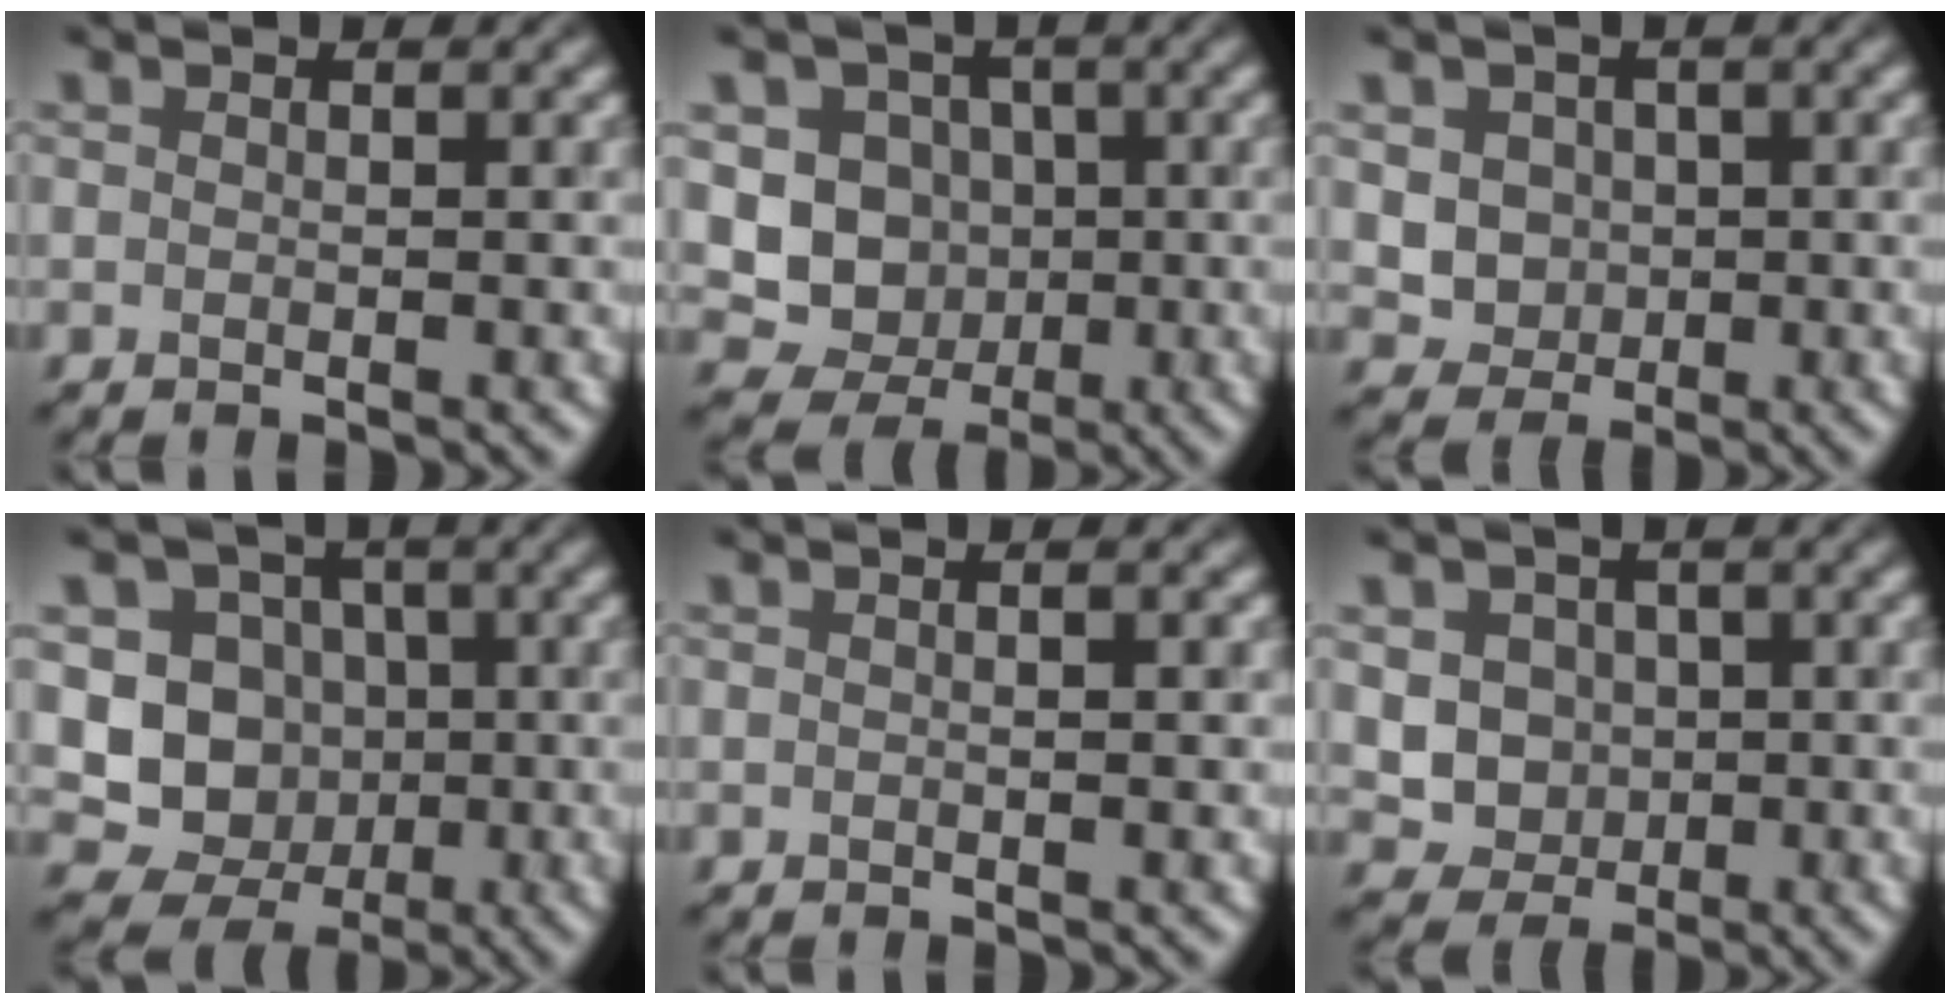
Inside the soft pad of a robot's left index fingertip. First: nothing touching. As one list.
[{"total": 6.5, "force": [0.2, 6.0, 2.5], "torque": [-0.019, 0.004, -0.019]}, {"total": 3.0, "force": [0.3, 2.7, 1.3], "torque": [-0.028, -0.007, 0.010]}, {"total": 7.4, "force": [-0.2, 6.8, 2.8], "torque": [-0.030, 0.001, -0.025]}, {"total": 1.0, "force": [0.1, 0.1, 1.0], "torque": [-0.015, 0.002, 0.000]}, {"total": 3.8, "force": [0.3, 3.4, 1.6], "torque": [-0.031, -0.005, 0.004]}]